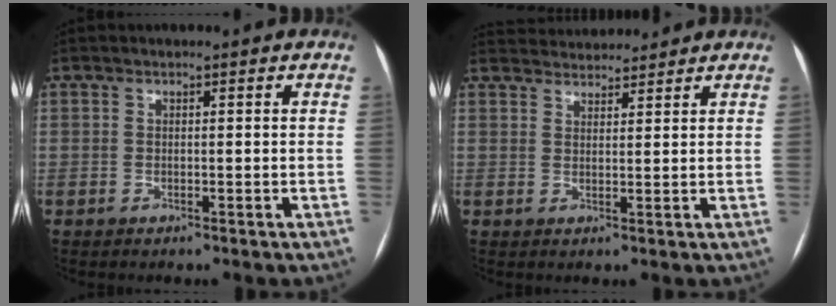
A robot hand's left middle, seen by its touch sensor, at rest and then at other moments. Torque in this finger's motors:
{"motor_torque": [-0.24, -0.33, -0.07, -0.03]}